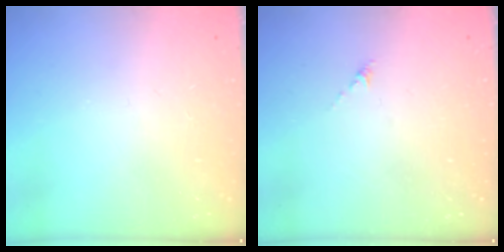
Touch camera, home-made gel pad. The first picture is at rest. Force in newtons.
{"total": 0.0}